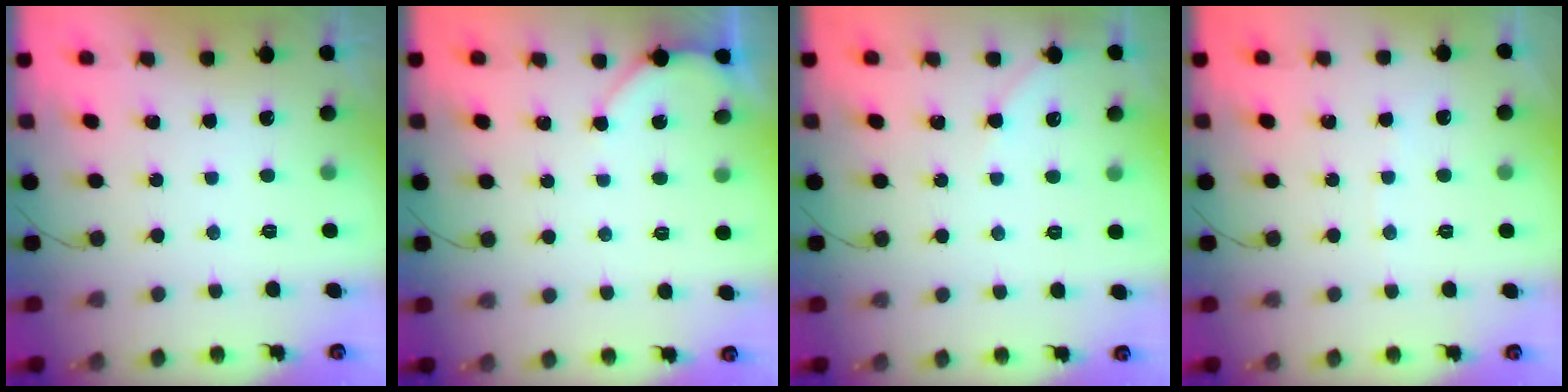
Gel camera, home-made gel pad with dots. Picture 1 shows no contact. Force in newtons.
{"total": 3.1, "press": 3.1, "slide": 0.2}
{"total": 2.9, "press": 2.8, "slide": 0.4}
{"total": 3.1, "press": 3.0, "slide": 0.4}